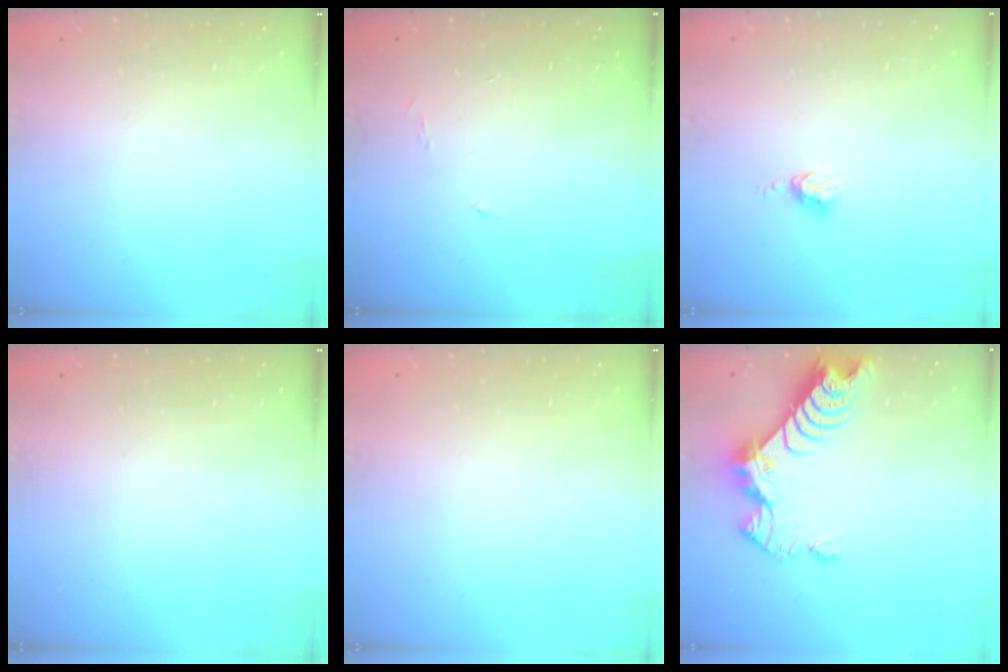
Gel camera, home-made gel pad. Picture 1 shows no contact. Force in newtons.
{"total": 3.1, "press": 3.1, "slide": 0.5}
{"total": 4.2, "press": 4.1, "slide": 0.4}
{"total": 0.0}
{"total": 0.0}
{"total": 9.0, "press": 9.0, "slide": 0.8}